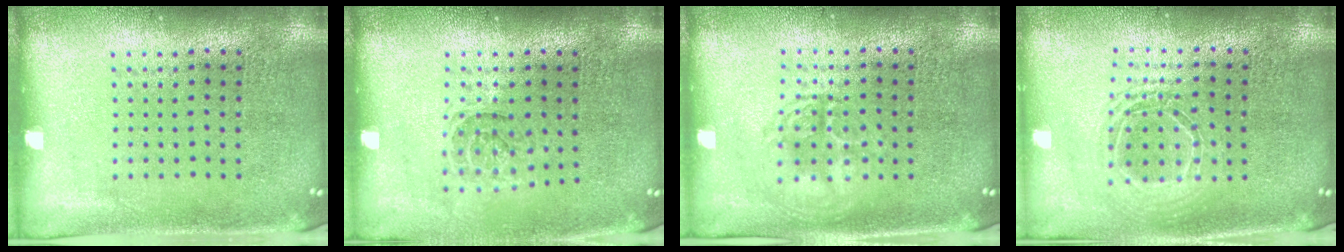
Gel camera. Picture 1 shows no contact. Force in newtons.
{"total": 1.2, "press": 1.0, "slide": 0.6}
{"total": 1.3, "press": 1.3, "slide": 0.2}
{"total": 1.7, "press": 1.4, "slide": 0.9}